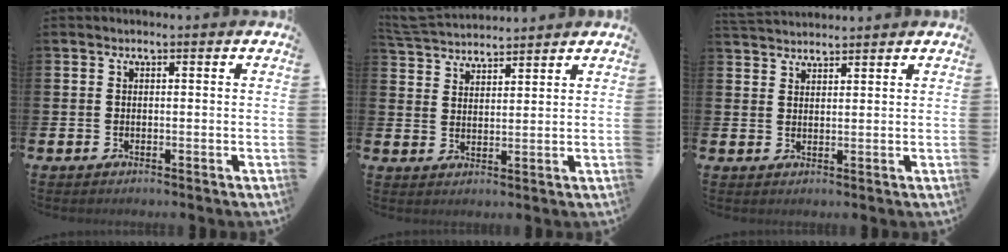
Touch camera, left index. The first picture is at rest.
{"total": 5.0, "force": [5.0, 0.5, 0.2], "torque": [-0.028, -0.024, 0.092]}
{"total": 2.8, "force": [2.8, 0.4, 0.1], "torque": [-0.008, -0.011, 0.052]}